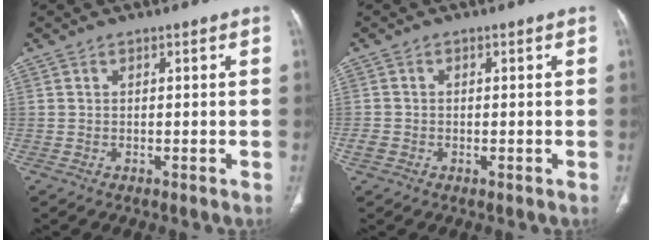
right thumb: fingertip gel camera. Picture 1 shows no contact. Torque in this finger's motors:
{"motor_torque": [-0.02, 0.50, 0.15, 0.04, 0.08]}